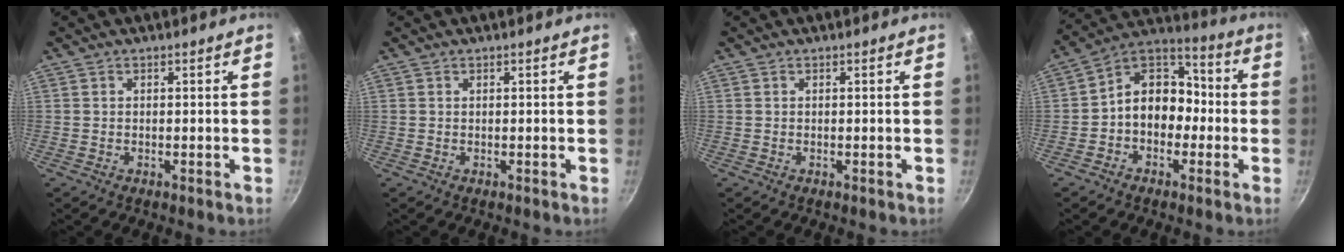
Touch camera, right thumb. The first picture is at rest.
{"total": 0.0}
{"total": 0.0}
{"total": 12.1, "force": [-1.8, 9.3, 7.4], "torque": [-0.065, 0.053, -0.051]}